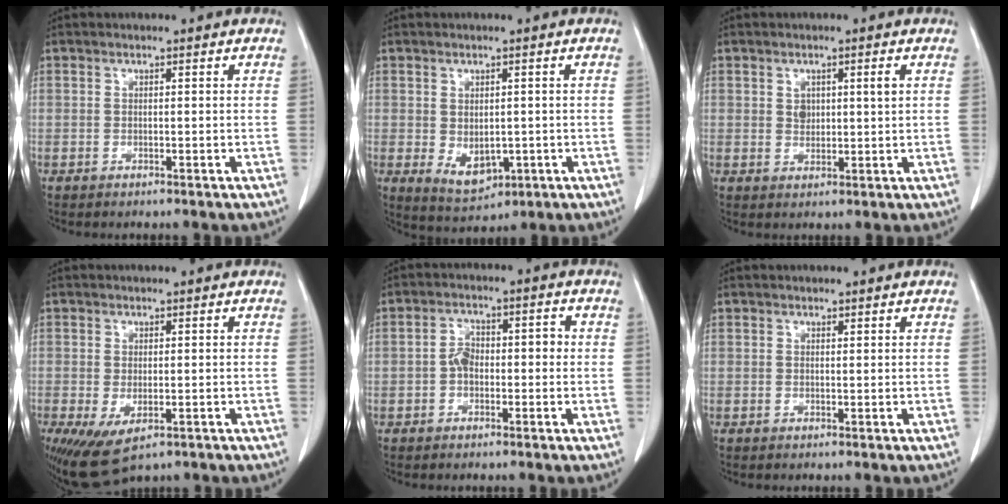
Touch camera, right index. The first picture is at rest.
{"total": 5.5, "force": [-1.0, 3.5, 4.1], "torque": [-0.067, -0.010, 0.005]}
{"total": 3.0, "force": [1.0, 1.4, 2.5], "torque": [-0.047, 0.010, 0.024]}
{"total": 7.5, "force": [-3.9, 3.2, 5.6], "torque": [-0.097, -0.023, -0.055]}
{"total": 4.2, "force": [-0.7, 2.7, 3.2], "torque": [-0.054, 0.029, -0.012]}
{"total": 0.0}